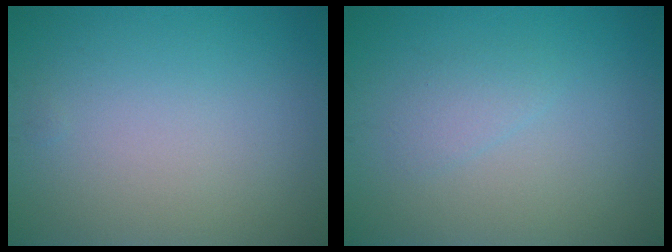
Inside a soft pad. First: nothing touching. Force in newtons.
{"total": 1.3, "press": 1.3, "slide": 0.2}